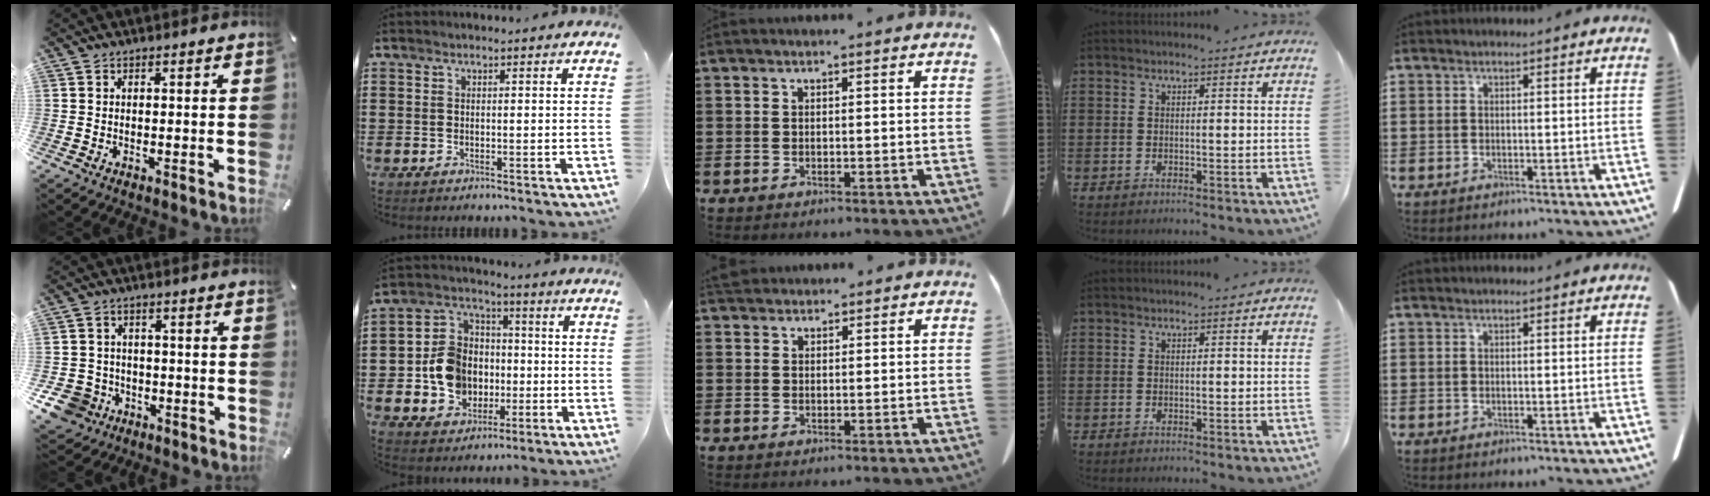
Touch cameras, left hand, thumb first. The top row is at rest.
{"thumb": {"total": 8.4, "force": [-4.0, 7.1, 2.0], "torque": [-0.069, 0.031, -0.076]}, "index": {"total": 9.6, "force": [-1.6, 8.6, 4.0], "torque": [-0.120, 0.021, -0.026]}, "middle": {"total": 2.2, "force": [2.0, 0.8, 0.6], "torque": [-0.018, 0.002, 0.040]}}